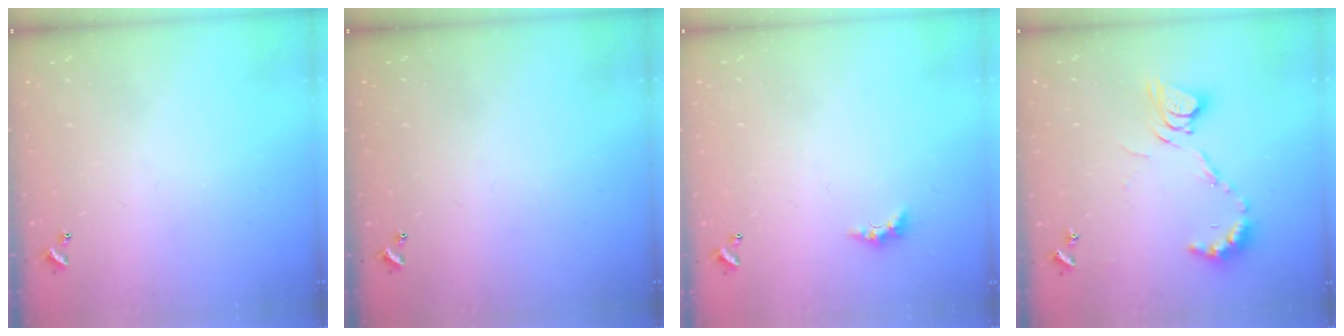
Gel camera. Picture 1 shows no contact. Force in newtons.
{"total": 0.0}
{"total": 2.3, "press": 2.2, "slide": 0.7}
{"total": 9.3, "press": 9.3, "slide": 0.3}